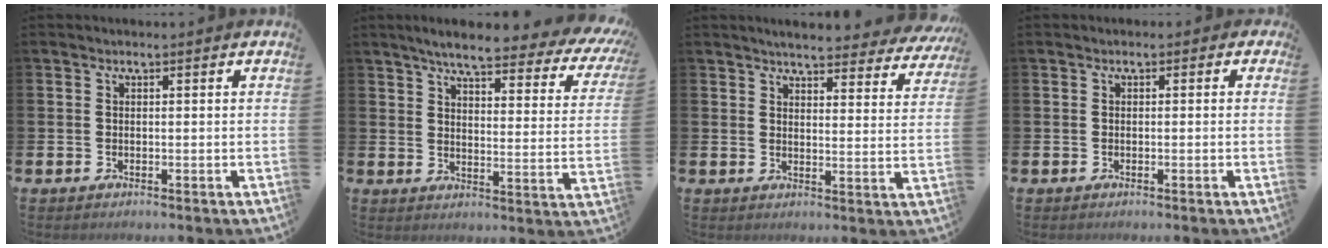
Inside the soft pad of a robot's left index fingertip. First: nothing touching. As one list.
[{"total": 6.4, "force": [5.4, 1.1, 3.3], "torque": [-0.074, -0.040, 0.082]}, {"total": 4.7, "force": [4.5, 0.6, 1.1], "torque": [-0.030, -0.032, 0.076]}, {"total": 0.8, "force": [-0.4, 0.6, 0.3], "torque": [-0.003, 0.005, -0.010]}]